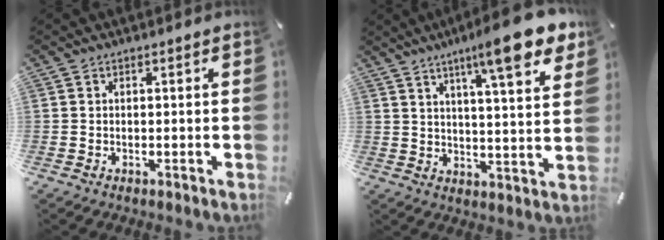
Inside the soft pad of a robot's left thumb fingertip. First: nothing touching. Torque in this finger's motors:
{"motor_torque": [0.50, 0.49, 1.25, -1.18, 0.26]}